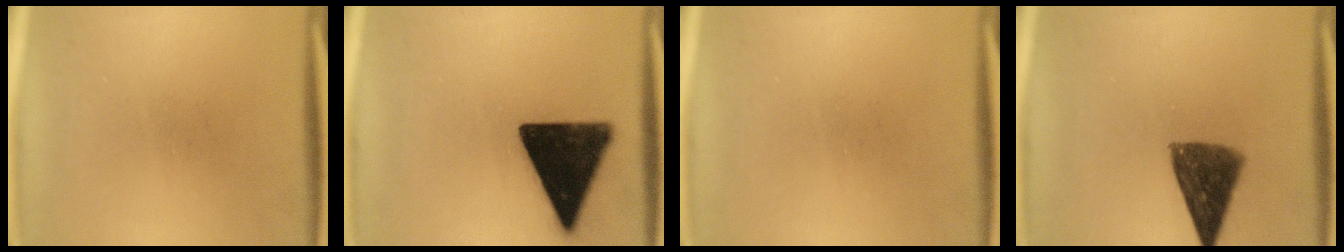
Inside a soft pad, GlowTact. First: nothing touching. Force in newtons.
{"total": 17.4}
{"total": 0.0}
{"total": 9.8}